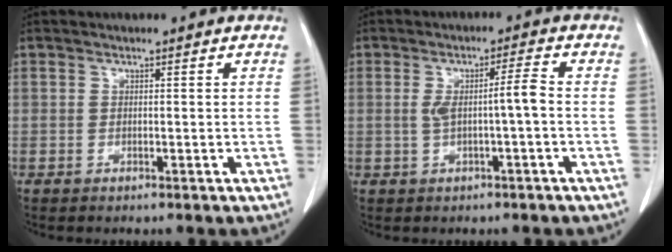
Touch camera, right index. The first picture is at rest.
{"total": 4.3, "force": [-0.4, -0.1, 4.3], "torque": [-0.076, 0.013, -0.001]}